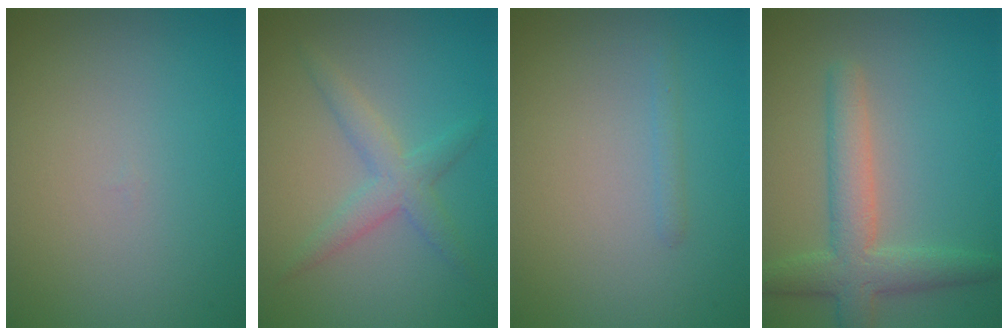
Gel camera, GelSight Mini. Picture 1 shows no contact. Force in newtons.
{"total": 2.8, "press": 2.8, "slide": 0.1}
{"total": 0.7, "press": 0.7, "slide": 0.0}
{"total": 4.5, "press": 4.5, "slide": 0.1}